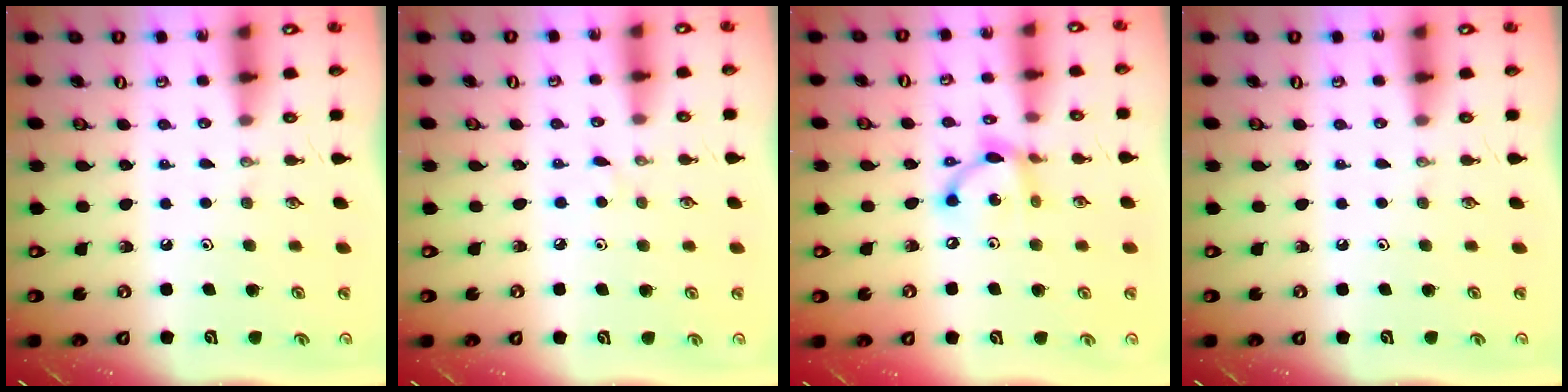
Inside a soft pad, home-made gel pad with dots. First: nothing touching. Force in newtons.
{"total": 2.1, "press": 2.1, "slide": 0.3}
{"total": 10.8, "press": 10.8, "slide": 0.8}
{"total": 0.0}